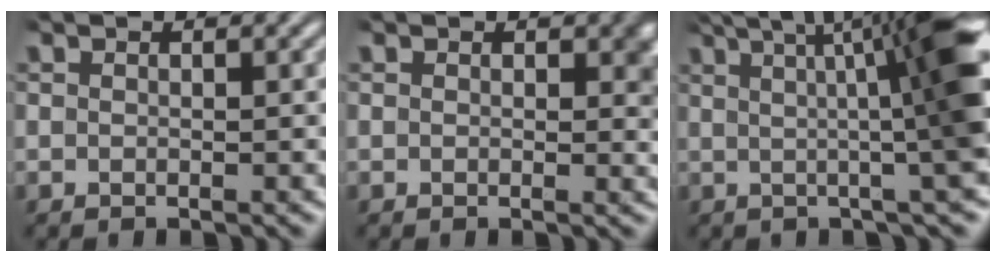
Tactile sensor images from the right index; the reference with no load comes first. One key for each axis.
{"total": 1.8, "fx": 0.3, "fy": 0.9, "fz": 1.5, "tx": -0.010, "ty": -0.007, "tz": 0.004}
{"total": 12.3, "fx": 3.6, "fy": 3.5, "fz": 11.2, "tx": -0.125, "ty": 0.024, "tz": 0.045}